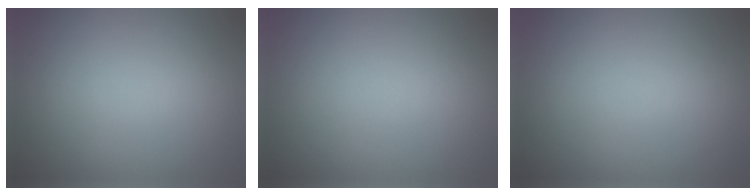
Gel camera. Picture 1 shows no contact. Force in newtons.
{"total": 0.0}
{"total": 0.0}